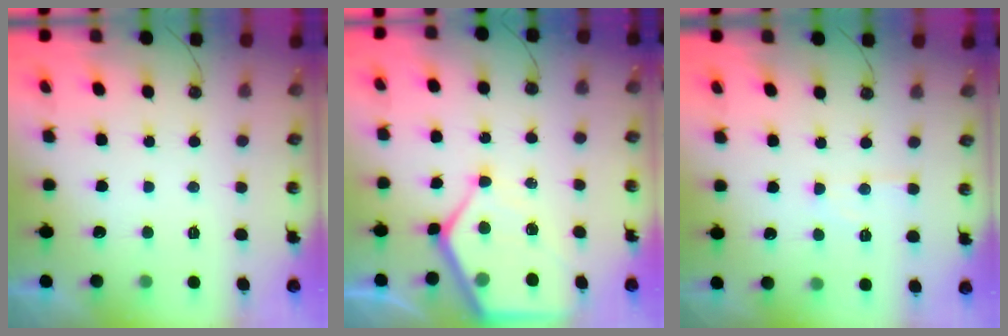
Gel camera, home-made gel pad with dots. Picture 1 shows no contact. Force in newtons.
{"total": 11.0, "press": 11.0, "slide": 0.9}
{"total": 6.7, "press": 6.7, "slide": 0.4}